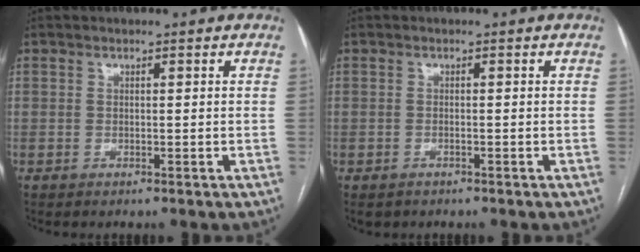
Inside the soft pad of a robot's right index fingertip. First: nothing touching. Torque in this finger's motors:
{"motor_torque": [0.32, -0.19, 0.11, 0.03]}